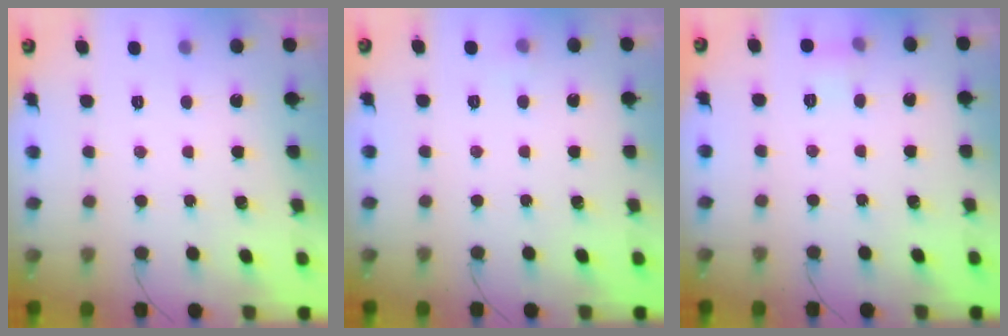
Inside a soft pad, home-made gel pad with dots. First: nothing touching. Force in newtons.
{"total": 7.1, "press": 2.9, "slide": 6.5}
{"total": 4.8, "press": 4.5, "slide": 1.5}